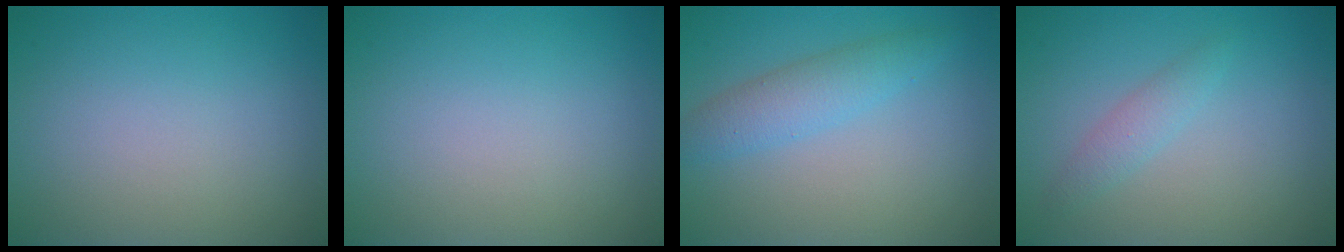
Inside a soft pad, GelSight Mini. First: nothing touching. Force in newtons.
{"total": 0.0}
{"total": 2.9, "press": 2.9, "slide": 0.1}
{"total": 1.5, "press": 1.5, "slide": 0.0}